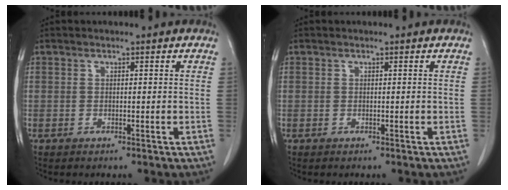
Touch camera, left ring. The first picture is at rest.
{"total": 0.0}